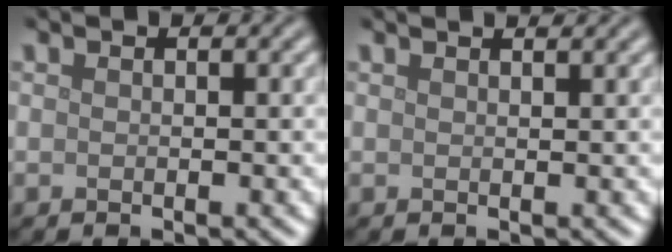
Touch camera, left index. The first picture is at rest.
{"total": 2.2, "force": [1.7, 0.8, 1.1], "torque": [0.001, 0.005, -0.002]}